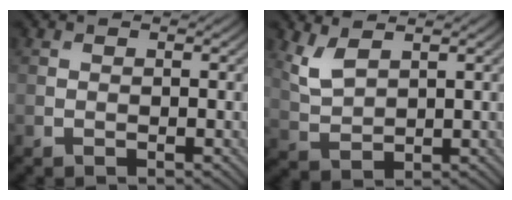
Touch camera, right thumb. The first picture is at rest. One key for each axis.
{"total": 4.2, "fx": 2.5, "fy": 1.8, "fz": 2.8, "tx": -0.078, "ty": 0.000, "tz": 0.059}